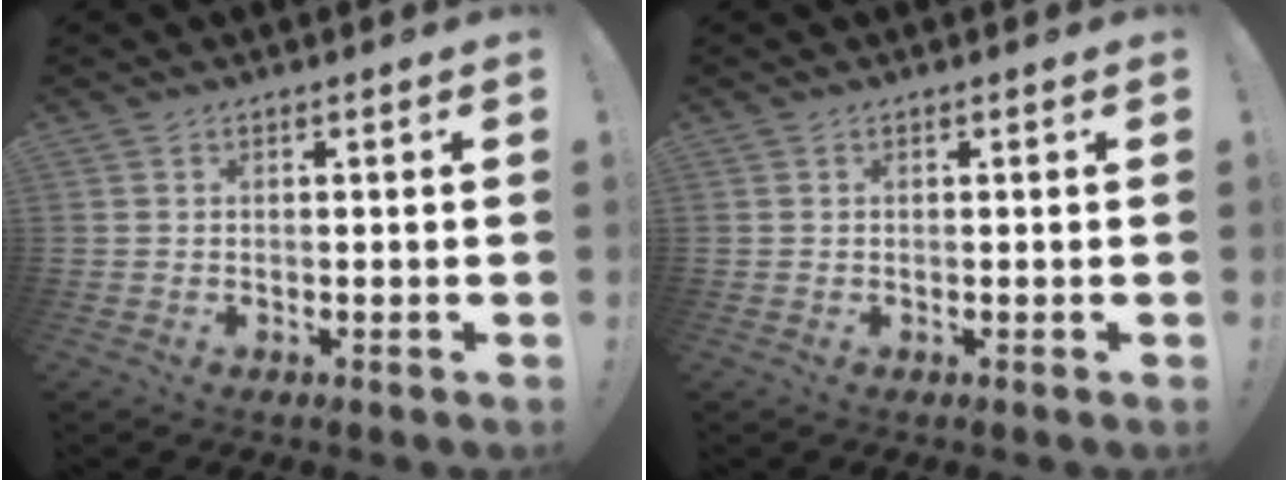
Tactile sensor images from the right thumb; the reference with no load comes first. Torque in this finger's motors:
{"motor_torque": [0.00, 0.00, 0.06, -0.07, 0.01]}